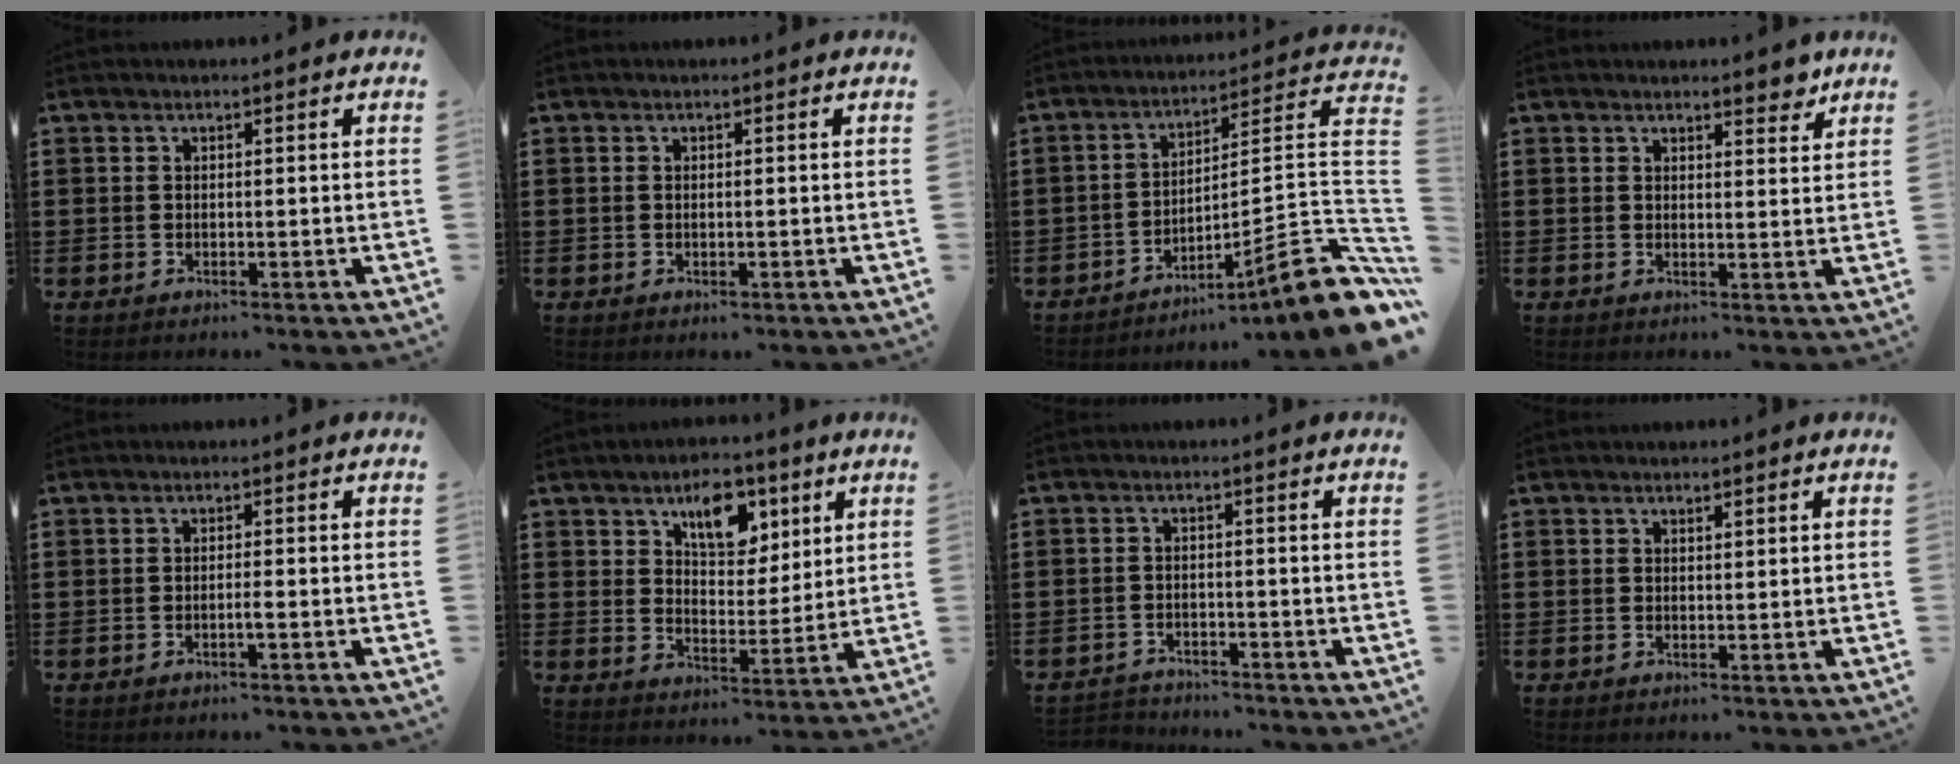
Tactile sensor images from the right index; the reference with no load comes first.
{"total": 0.9, "force": [-0.2, 0.3, 0.8], "torque": [-0.016, -0.002, -0.003]}
{"total": 11.2, "force": [-5.7, 1.0, 9.6], "torque": [-0.133, -0.006, -0.106]}
{"total": 3.2, "force": [2.8, 1.0, 1.2], "torque": [-0.012, 0.000, 0.047]}
{"total": 1.2, "force": [-0.5, 0.0, 1.1], "torque": [-0.021, -0.002, -0.010]}
{"total": 8.3, "force": [4.7, 4.7, 4.9], "torque": [-0.076, -0.003, 0.076]}
{"total": 2.1, "force": [-2.0, 0.4, -0.2], "torque": [-0.003, 0.002, -0.047]}
{"total": 0.9, "force": [0.7, 0.3, 0.3], "torque": [-0.007, 0.003, 0.013]}